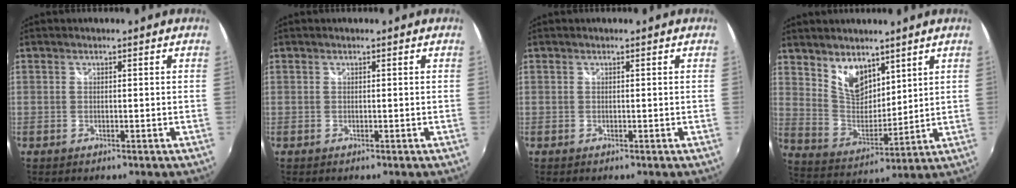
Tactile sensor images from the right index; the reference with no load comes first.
{"total": 0.0}
{"total": 0.0}
{"total": 9.9, "force": [6.6, 5.6, 4.8], "torque": [-0.081, 0.000, 0.134]}